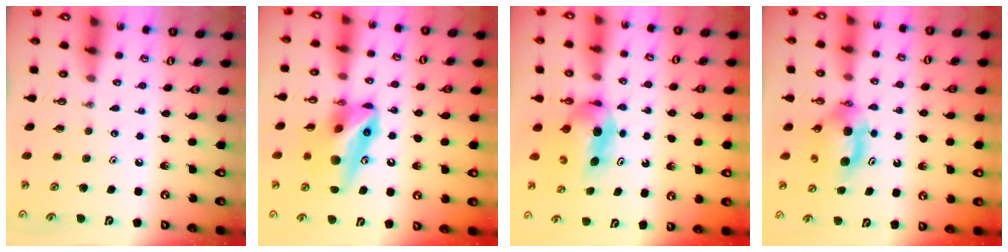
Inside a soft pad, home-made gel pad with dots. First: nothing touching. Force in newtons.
{"total": 12.2, "press": 12.0, "slide": 2.1}
{"total": 5.7, "press": 5.0, "slide": 2.7}
{"total": 6.1, "press": 5.9, "slide": 1.8}